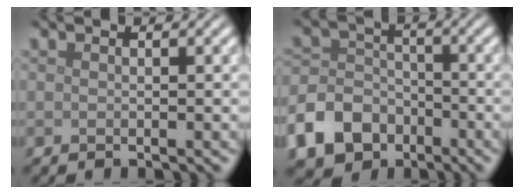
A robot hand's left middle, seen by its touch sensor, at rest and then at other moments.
{"total": 7.7, "force": [-4.4, 5.7, 2.9], "torque": [-0.054, -0.006, -0.094]}